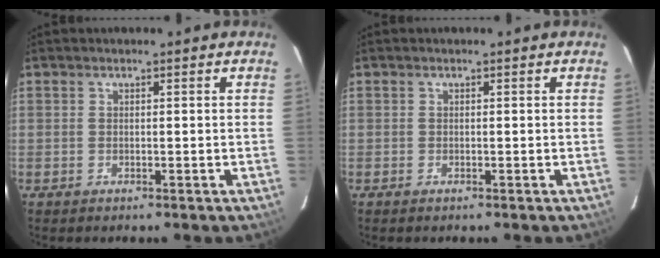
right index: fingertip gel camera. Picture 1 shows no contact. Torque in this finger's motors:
{"motor_torque": [0.13, -0.08, 0.07, 0.01]}